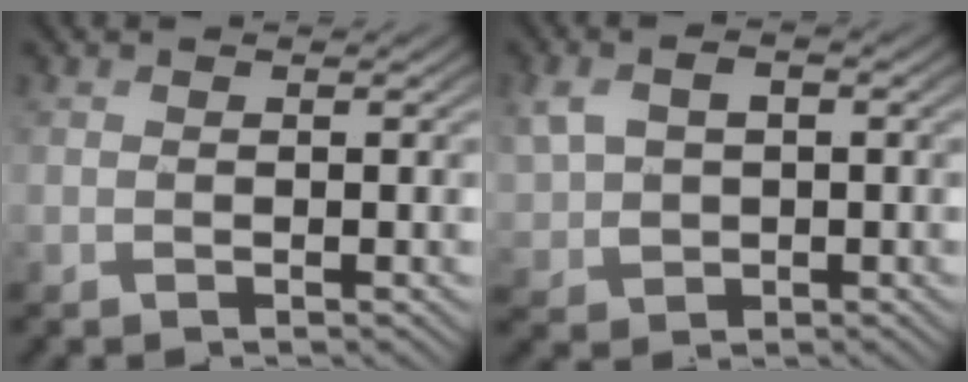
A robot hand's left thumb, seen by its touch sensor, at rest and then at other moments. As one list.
[{"total": 5.7, "force": [1.1, 4.0, 3.9], "torque": [-0.092, 0.001, 0.023]}]